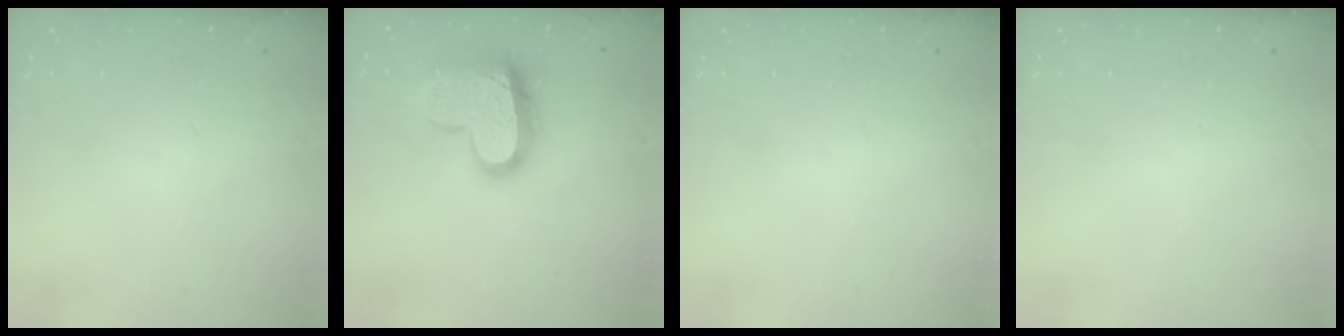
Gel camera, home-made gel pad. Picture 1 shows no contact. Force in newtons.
{"total": 18.4, "press": 18.3, "slide": 1.7}
{"total": 0.0}
{"total": 0.0}